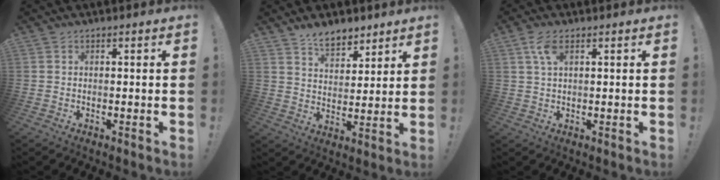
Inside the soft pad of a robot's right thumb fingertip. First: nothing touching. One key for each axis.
{"total": 8.4, "fx": 6.5, "fy": 4.2, "fz": 3.3, "tx": -0.057, "ty": -0.038, "tz": 0.124}
{"total": 4.7, "fx": 2.1, "fy": 2.0, "fz": 3.7, "tx": -0.073, "ty": 0.002, "tz": 0.037}